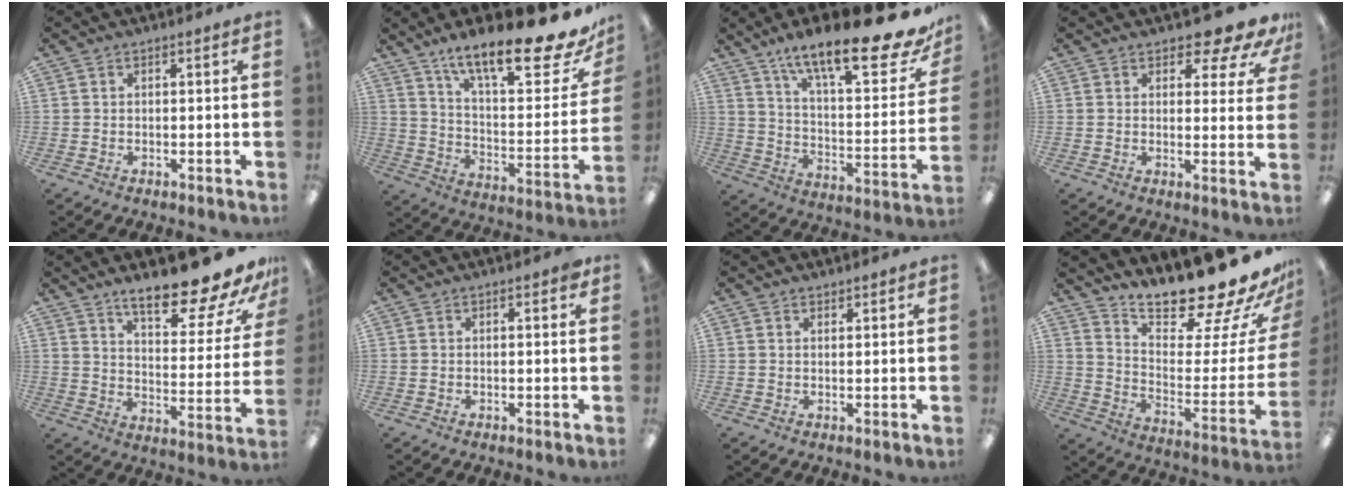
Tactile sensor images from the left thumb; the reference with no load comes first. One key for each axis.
{"total": 21.6, "fx": 16.6, "fy": 4.8, "fz": 12.8, "tx": -0.193, "ty": -0.121, "tz": 0.269}
{"total": 23.0, "fx": 17.0, "fy": 5.6, "fz": 14.4, "tx": -0.215, "ty": -0.110, "tz": 0.274}
{"total": 8.5, "fx": 6.9, "fy": 2.9, "fz": 3.9, "tx": -0.039, "ty": -0.052, "tz": 0.119}
{"total": 18.1, "fx": 14.7, "fy": 4.3, "fz": 9.7, "tx": -0.141, "ty": -0.105, "tz": 0.243}
{"total": 1.0, "fx": 0.5, "fy": 0.4, "fz": 0.7, "tx": -0.008, "ty": 0.000, "tz": 0.007}
{"total": 1.1, "fx": 1.1, "fy": 0.4, "fz": 0.0, "tx": 0.007, "ty": -0.004, "tz": 0.019}
{"total": 20.0, "fx": 18.4, "fy": 3.0, "fz": 7.3, "tx": -0.091, "ty": -0.164, "tz": 0.299}